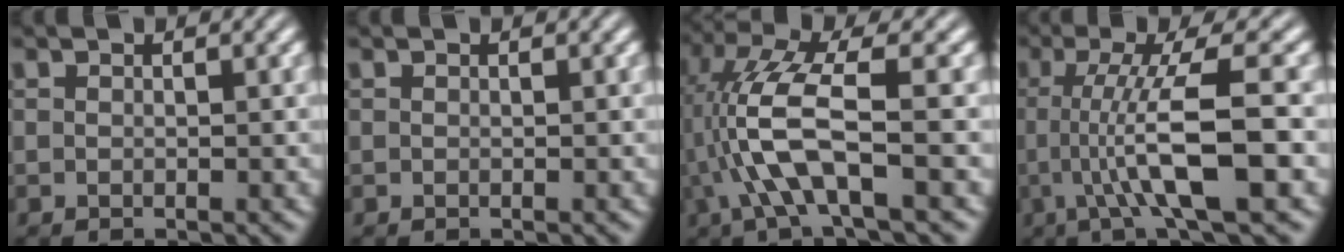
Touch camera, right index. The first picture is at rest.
{"total": 0.0}
{"total": 5.6, "force": [-0.2, 1.5, 5.4], "torque": [-0.125, -0.013, 0.003]}
{"total": 7.0, "force": [-0.3, 0.6, 7.0], "torque": [-0.116, -0.010, 0.002]}